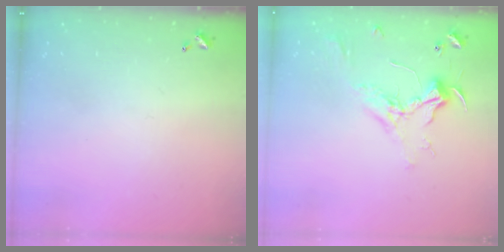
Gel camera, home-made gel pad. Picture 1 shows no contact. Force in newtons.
{"total": 2.4, "press": 2.3, "slide": 0.9}